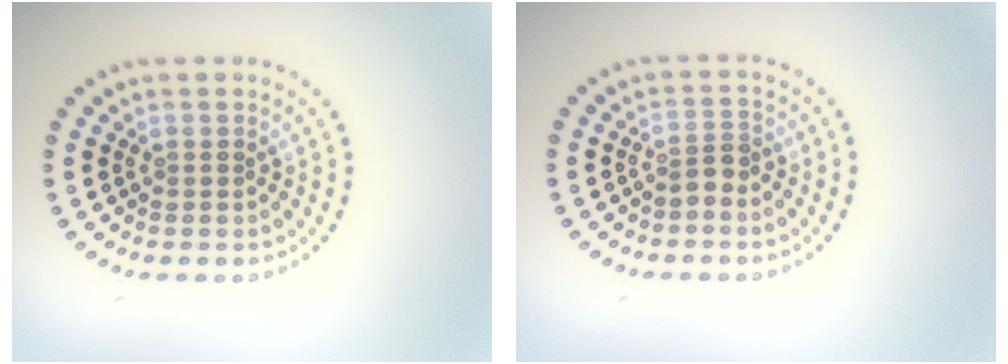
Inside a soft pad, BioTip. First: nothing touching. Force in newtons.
{"total": 1.7, "press": 1.3, "slide": 1.1}